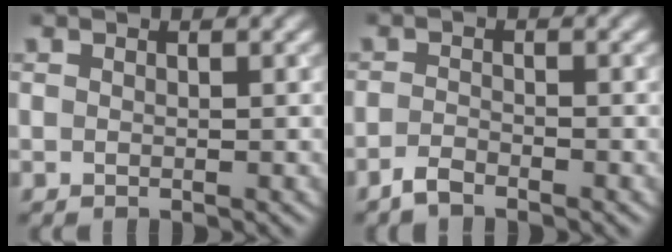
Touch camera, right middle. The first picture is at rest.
{"total": 1.5, "force": [-1.4, 0.2, 0.5], "torque": [-0.014, 0.000, -0.032]}